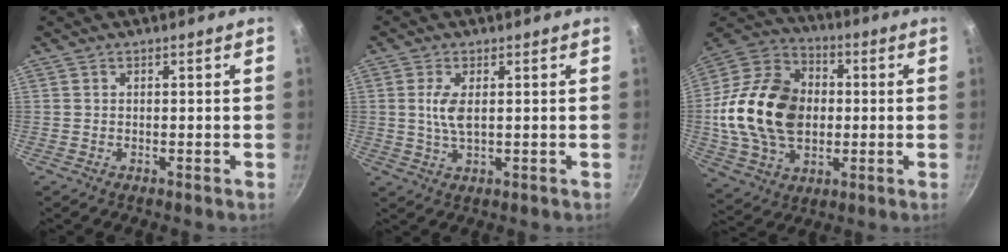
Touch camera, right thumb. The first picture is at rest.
{"total": 4.5, "force": [0.7, 1.8, 4.1], "torque": [-0.087, -0.002, 0.014]}
{"total": 23.5, "force": [0.2, 17.0, 16.3], "torque": [-0.281, 0.025, 0.002]}